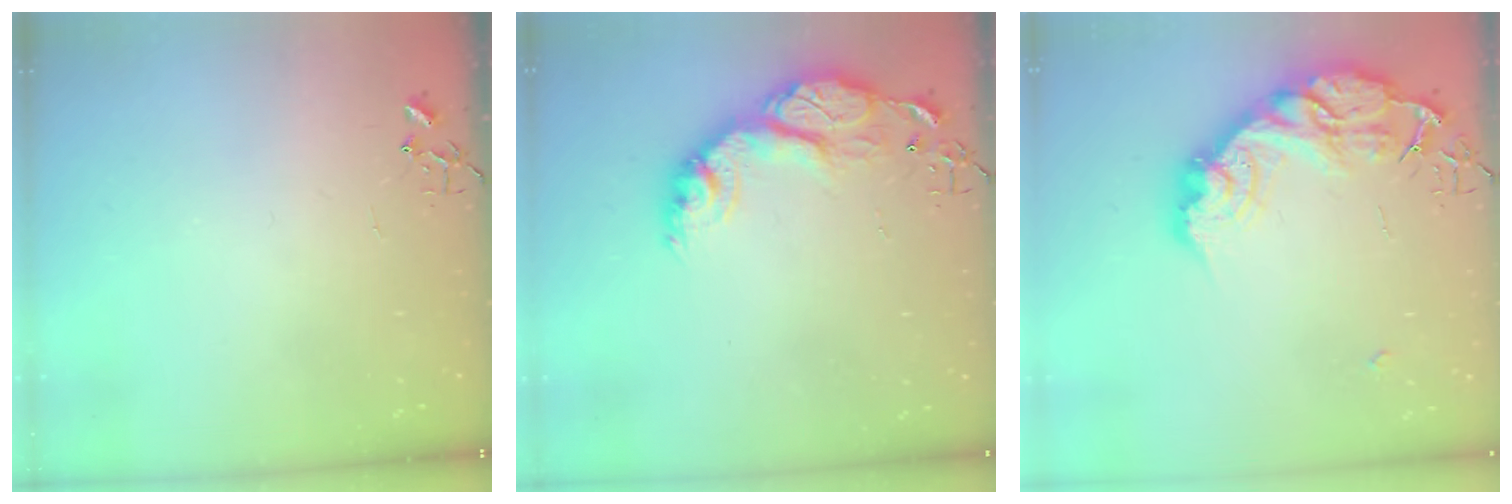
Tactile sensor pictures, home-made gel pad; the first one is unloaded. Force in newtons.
{"total": 16.7, "press": 16.7, "slide": 1.3}
{"total": 25.5, "press": 25.4, "slide": 2.1}